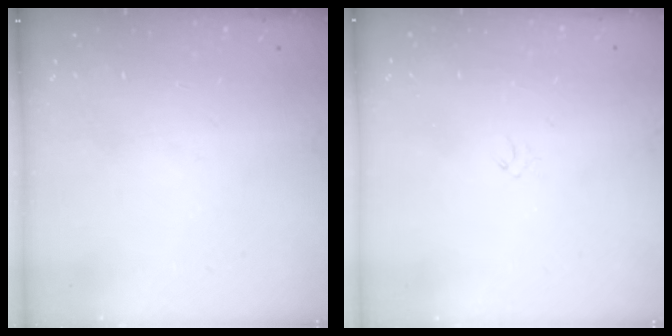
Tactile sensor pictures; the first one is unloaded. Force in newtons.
{"total": 0.9, "press": 0.8, "slide": 0.4}